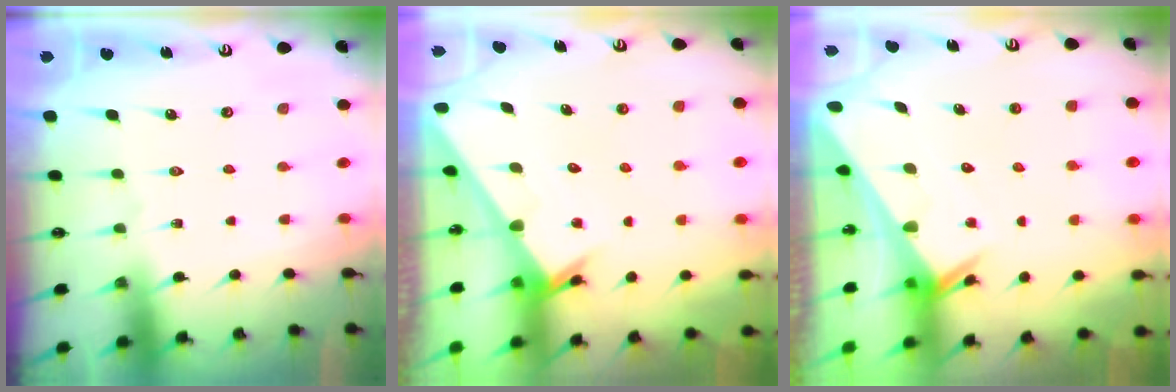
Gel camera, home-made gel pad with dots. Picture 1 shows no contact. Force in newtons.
{"total": 2.4, "press": 2.4, "slide": 0.1}
{"total": 2.6, "press": 2.6, "slide": 0.1}